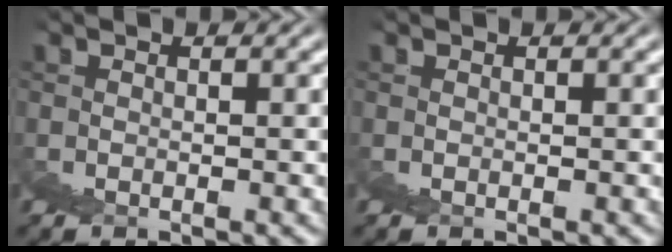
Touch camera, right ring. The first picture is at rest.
{"total": 0.0}